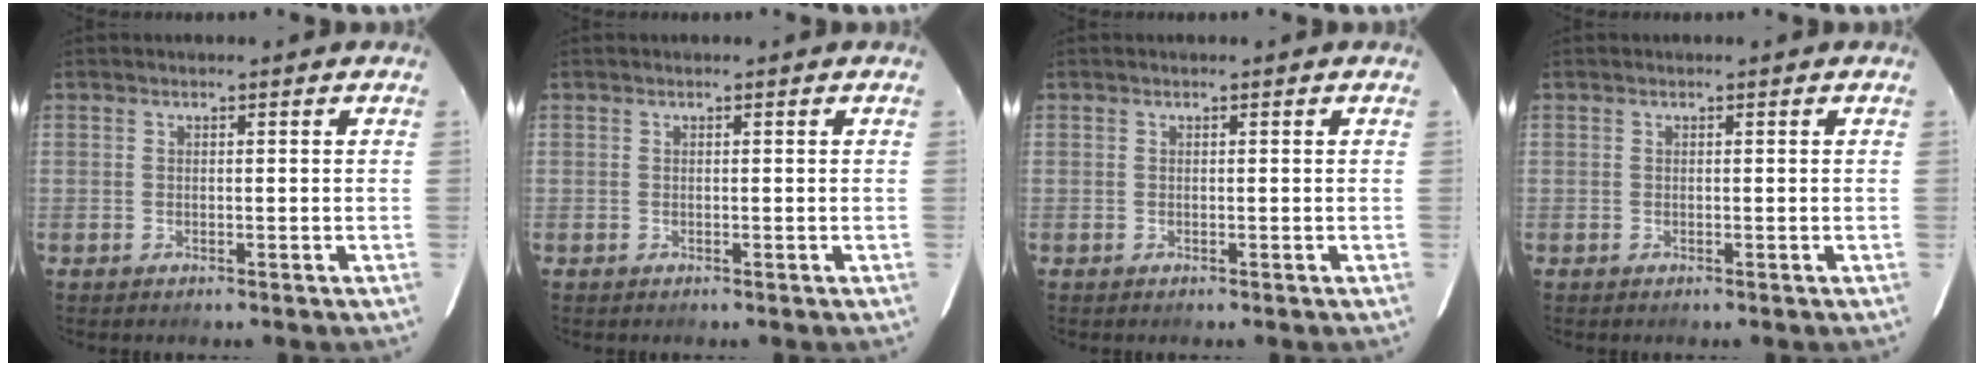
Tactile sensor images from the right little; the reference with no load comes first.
{"total": 0.0}
{"total": 0.0}
{"total": 0.0}